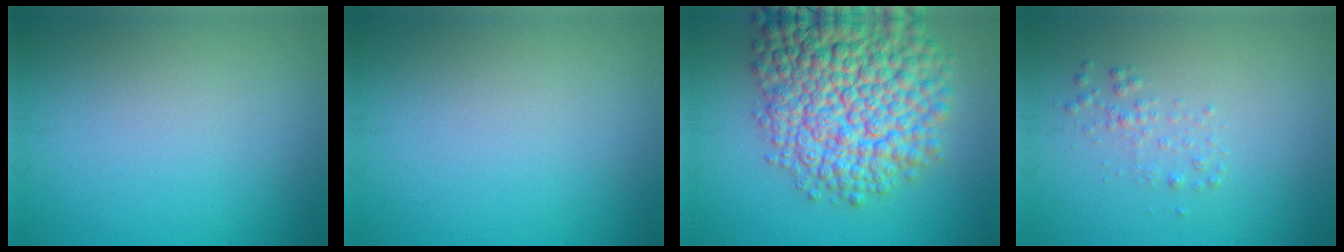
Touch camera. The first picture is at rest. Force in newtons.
{"total": 0.0}
{"total": 12.7, "press": 12.7, "slide": 0.5}
{"total": 1.3, "press": 1.3, "slide": 0.0}